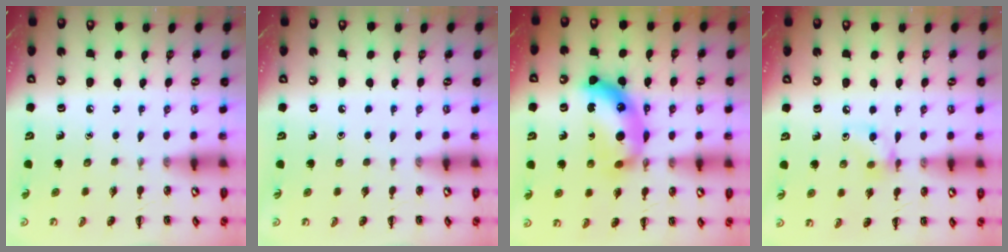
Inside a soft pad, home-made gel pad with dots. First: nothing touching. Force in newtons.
{"total": 0.0}
{"total": 15.6, "press": 15.6, "slide": 0.5}
{"total": 6.9, "press": 6.8, "slide": 1.0}